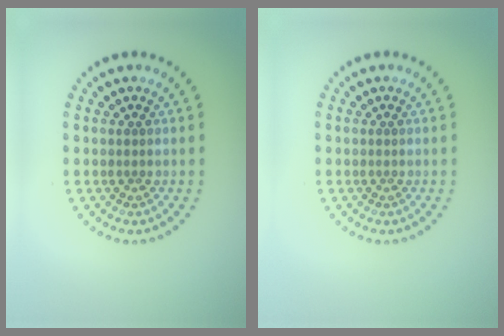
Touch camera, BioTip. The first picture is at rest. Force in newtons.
{"total": 0.0}